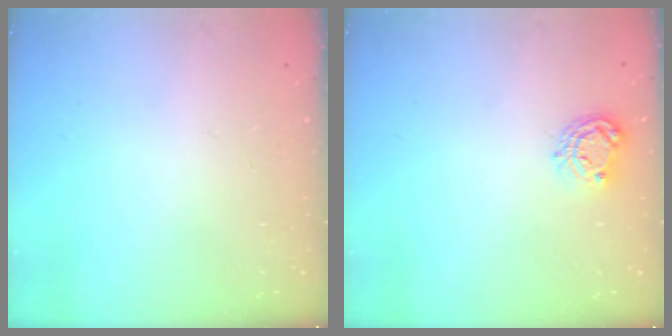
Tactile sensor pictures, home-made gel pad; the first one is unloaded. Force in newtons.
{"total": 6.8, "press": 6.8, "slide": 0.6}